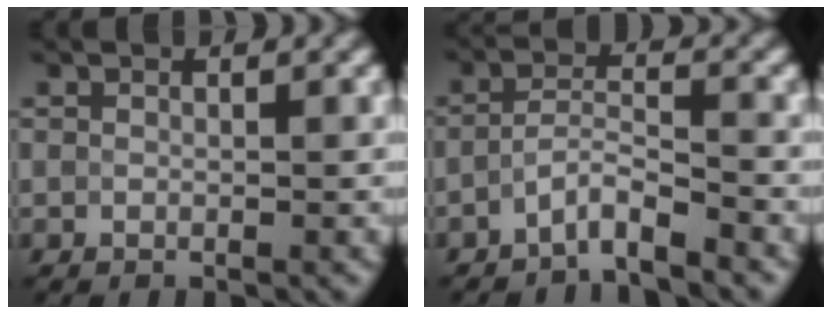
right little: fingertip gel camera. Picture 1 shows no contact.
{"total": 2.9, "force": [-2.3, 0.4, 1.8], "torque": [-0.031, 0.005, -0.050]}